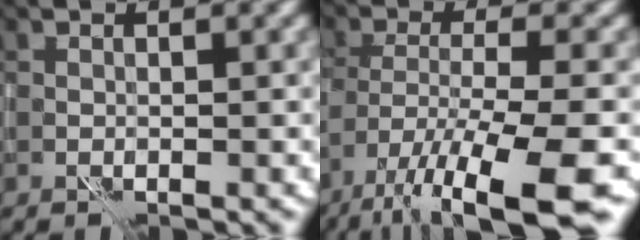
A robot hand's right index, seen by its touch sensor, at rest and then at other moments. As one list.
[{"total": 11.6, "force": [-7.6, 2.8, 8.4], "torque": [-0.161, -0.019, -0.116]}]